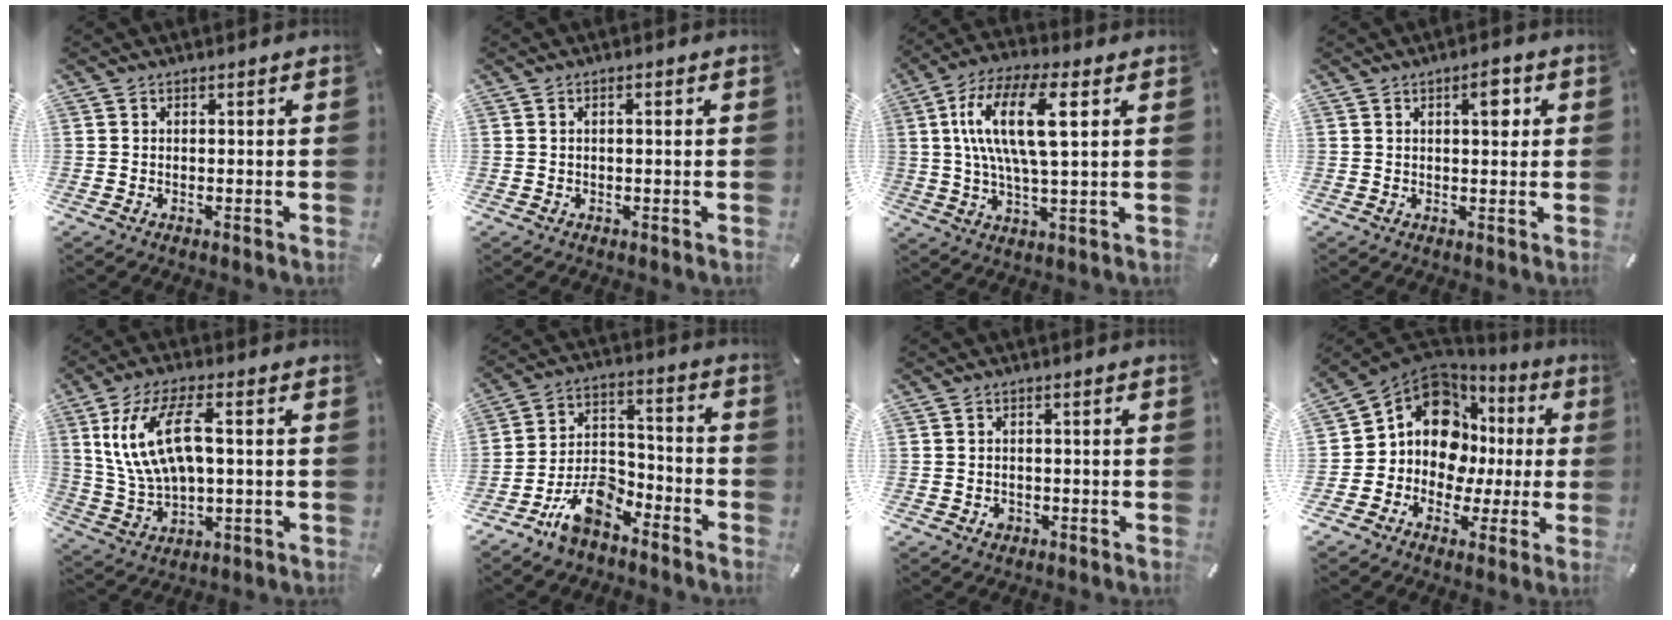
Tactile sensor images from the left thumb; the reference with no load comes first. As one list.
[{"total": 1.2, "force": [0.0, 0.4, 1.2], "torque": [-0.022, 0.002, -0.001]}, {"total": 15.9, "force": [4.1, 5.7, 14.3], "torque": [-0.302, 0.003, 0.063]}, {"total": 5.1, "force": [1.5, 2.3, 4.2], "torque": [-0.055, -0.004, 0.016]}, {"total": 13.8, "force": [3.2, 6.5, 11.8], "torque": [-0.253, 0.004, 0.056]}, {"total": 12.0, "force": [-8.7, 6.2, 5.5], "torque": [-0.098, 0.048, -0.160]}, {"total": 1.8, "force": [-0.8, 1.5, 0.6], "torque": [-0.012, 0.005, -0.017]}, {"total": 14.2, "force": [2.8, 11.9, 7.1], "torque": [-0.142, -0.036, 0.053]}]